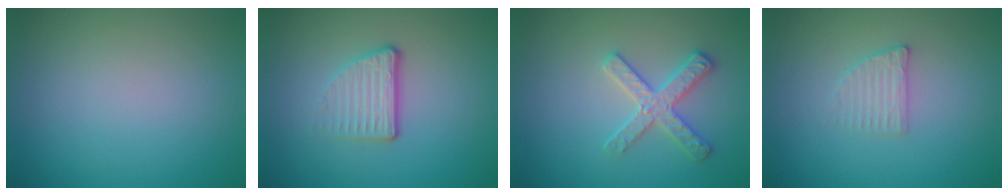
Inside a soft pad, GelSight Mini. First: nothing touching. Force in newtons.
{"total": 3.4, "press": 2.2, "slide": 2.6}
{"total": 2.9, "press": 2.9, "slide": 0.1}
{"total": 1.9, "press": 1.9, "slide": 0.4}